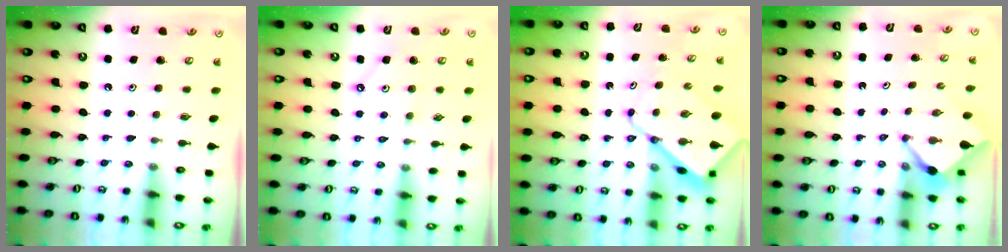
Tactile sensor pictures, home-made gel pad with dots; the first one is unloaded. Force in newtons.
{"total": 7.1, "press": 7.0, "slide": 0.9}
{"total": 11.2, "press": 11.1, "slide": 1.2}
{"total": 2.5, "press": 2.5, "slide": 0.3}